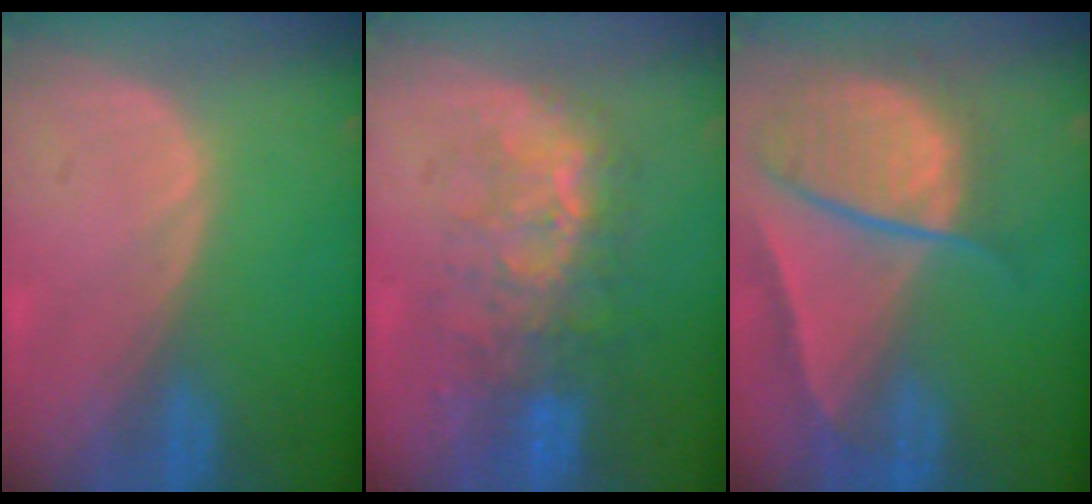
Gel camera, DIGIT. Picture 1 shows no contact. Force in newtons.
{"total": 9.5, "press": 8.4, "slide": 4.4}
{"total": 10.1, "press": 8.4, "slide": 5.5}